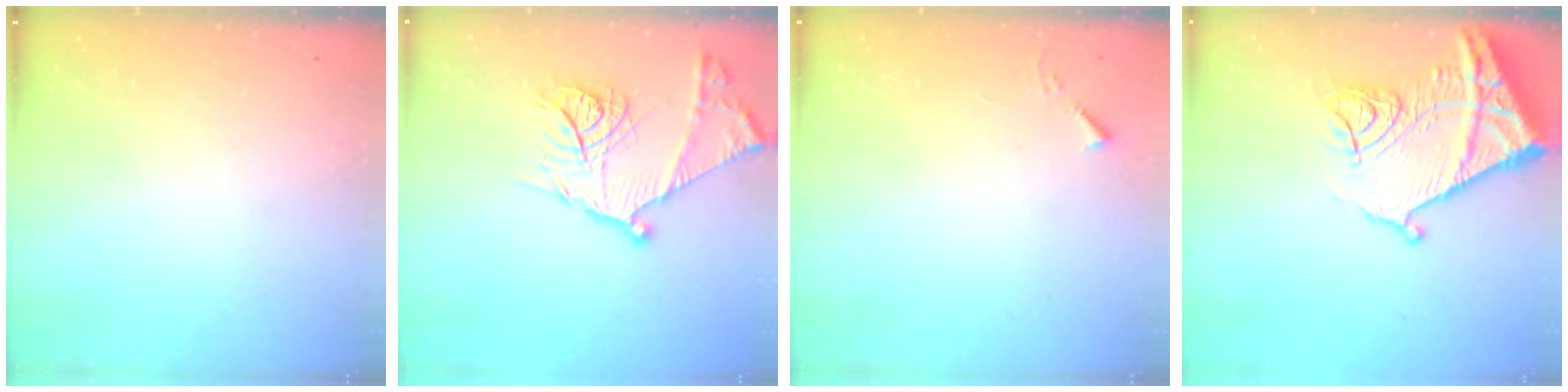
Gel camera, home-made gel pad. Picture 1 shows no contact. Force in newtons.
{"total": 18.1, "press": 18.0, "slide": 1.6}
{"total": 4.0, "press": 3.9, "slide": 0.5}
{"total": 18.1, "press": 18.0, "slide": 1.9}